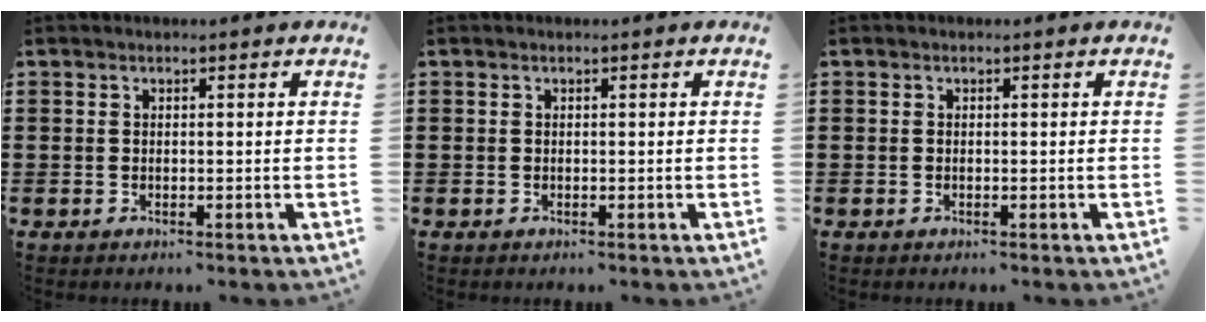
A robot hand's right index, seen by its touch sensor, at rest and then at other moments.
{"total": 0.0}
{"total": 0.0}